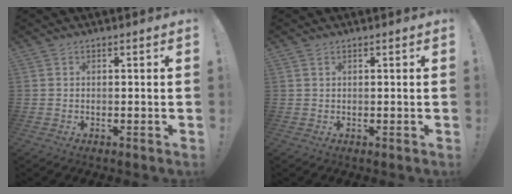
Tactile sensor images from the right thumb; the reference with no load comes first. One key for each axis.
{"total": 0.7, "fx": 0.4, "fy": 0.3, "fz": 0.4, "tx": -0.012, "ty": 0.003, "tz": 0.009}